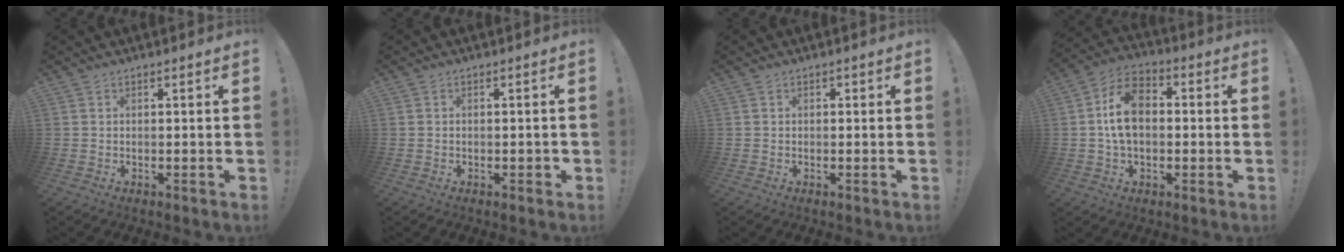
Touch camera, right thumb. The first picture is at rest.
{"total": 1.3, "force": [-0.6, 0.9, 0.7], "torque": [-0.018, 0.007, -0.010]}
{"total": 0.7, "force": [-0.2, 0.7, 0.1], "torque": [-0.001, 0.002, -0.003]}
{"total": 12.8, "force": [0.3, 8.8, 9.2], "torque": [-0.161, 0.017, 0.007]}